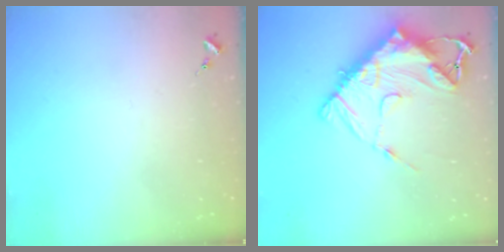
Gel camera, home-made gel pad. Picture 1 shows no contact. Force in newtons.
{"total": 18.7, "press": 18.6, "slide": 1.9}